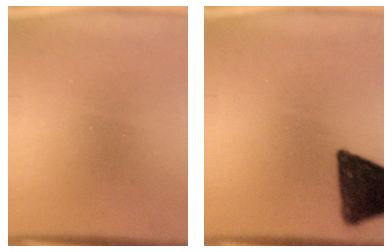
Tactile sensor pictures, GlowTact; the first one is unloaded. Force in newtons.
{"total": 15.0}